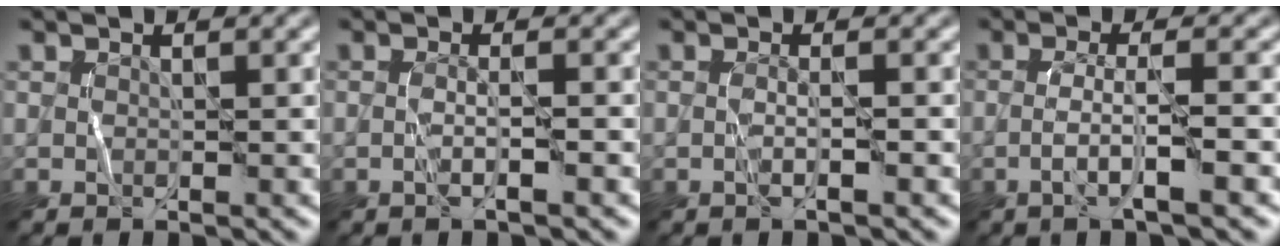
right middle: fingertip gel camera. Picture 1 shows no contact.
{"total": 1.4, "force": [-0.4, 0.2, 1.4], "torque": [-0.024, 0.006, -0.012]}
{"total": 1.1, "force": [-0.3, 0.2, 1.1], "torque": [-0.019, 0.005, -0.010]}
{"total": 3.1, "force": [-1.4, 0.2, 2.8], "torque": [-0.054, 0.012, -0.033]}